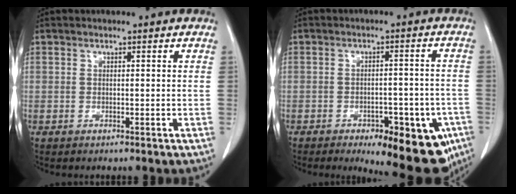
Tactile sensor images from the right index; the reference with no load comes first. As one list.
[{"total": 16.0, "force": [-9.6, 6.6, 11.0], "torque": [-0.082, 0.007, -0.116]}]